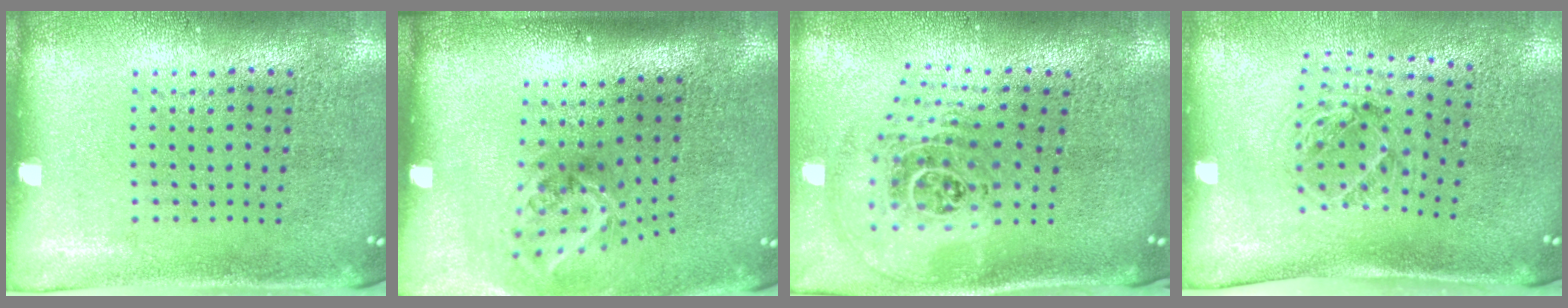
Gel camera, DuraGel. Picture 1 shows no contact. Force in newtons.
{"total": 1.9, "press": 1.2, "slide": 1.5}
{"total": 2.8, "press": 1.9, "slide": 2.1}
{"total": 1.1, "press": 1.1, "slide": 0.4}